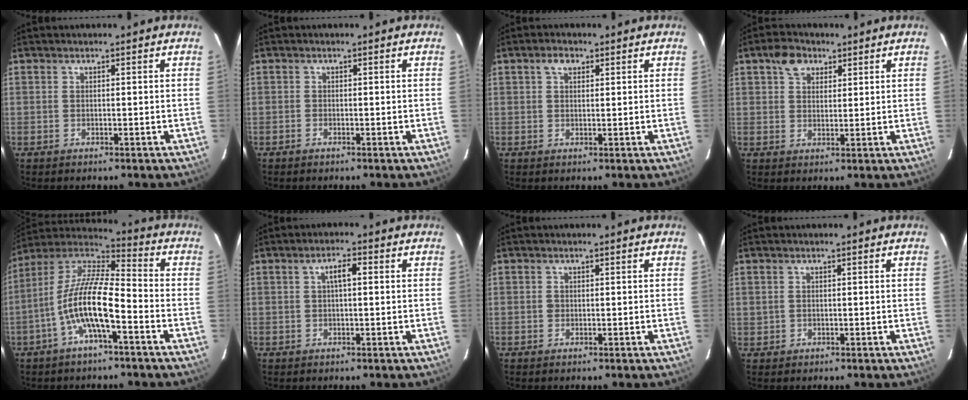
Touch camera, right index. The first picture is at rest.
{"total": 0.6, "force": [-0.5, 0.3, 0.1], "torque": [-0.004, 0.001, -0.012]}
{"total": 2.4, "force": [1.0, 1.6, 1.4], "torque": [-0.023, 0.010, 0.018]}
{"total": 4.8, "force": [2.5, 3.4, 2.2], "torque": [-0.034, 0.015, 0.044]}
{"total": 13.4, "force": [-5.1, 3.4, 11.9], "torque": [-0.234, 0.004, -0.103]}
{"total": 2.8, "force": [0.5, 0.8, 2.6], "torque": [-0.050, 0.010, 0.010]}
{"total": 0.7, "force": [-0.2, 0.6, 0.0], "torque": [0.002, 0.000, -0.003]}
{"total": 1.0, "force": [0.0, 1.0, 0.2], "torque": [-0.002, 0.001, 0.002]}